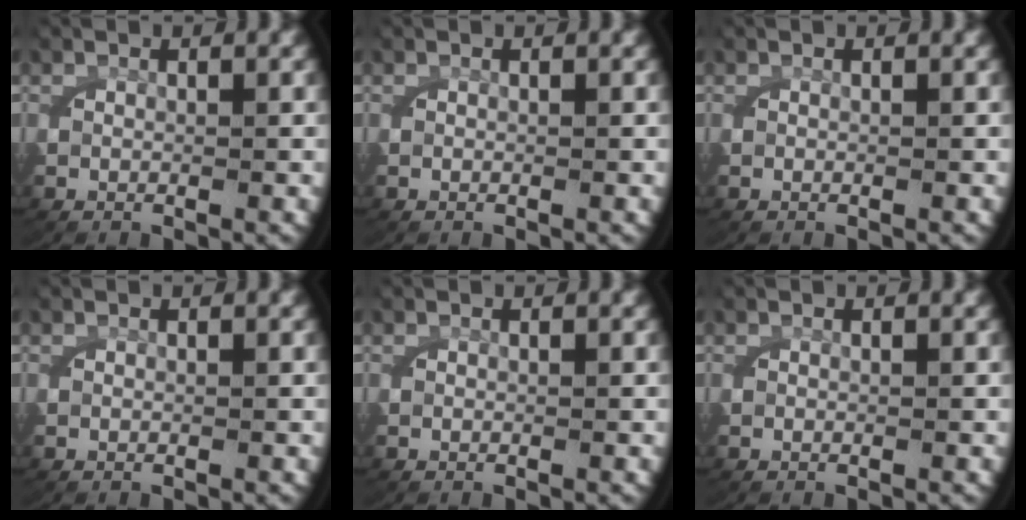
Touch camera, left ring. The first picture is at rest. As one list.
[{"total": 0.0}, {"total": 0.0}, {"total": 0.0}, {"total": 0.0}, {"total": 0.0}]